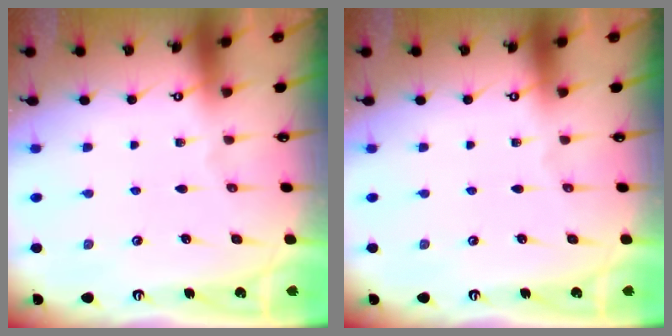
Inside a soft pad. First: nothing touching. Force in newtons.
{"total": 0.0}